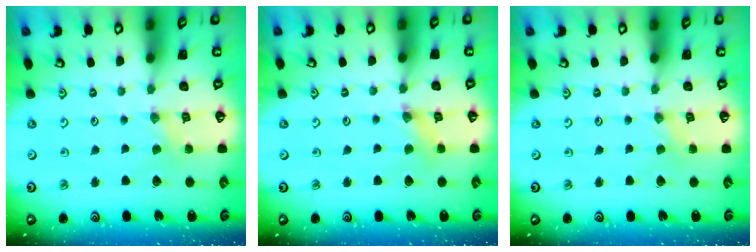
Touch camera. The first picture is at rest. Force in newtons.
{"total": 1.8, "press": 1.8, "slide": 0.3}
{"total": 0.0}